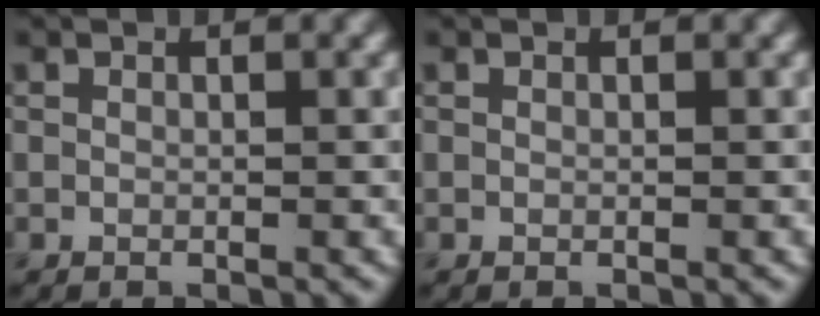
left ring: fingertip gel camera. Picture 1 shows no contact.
{"total": 0.0}